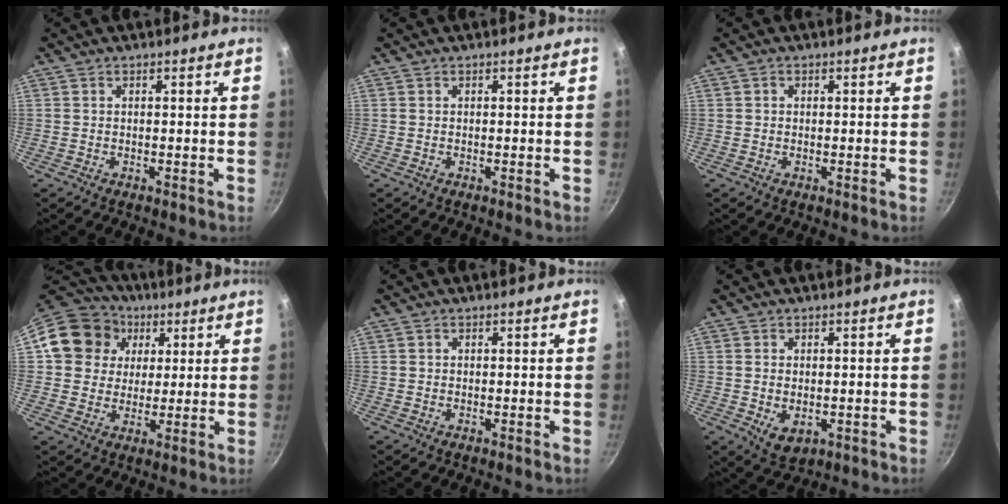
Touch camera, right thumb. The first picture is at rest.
{"total": 0.0}
{"total": 0.7, "force": [0.1, 0.7, 0.3], "torque": [-0.002, 0.002, 0.001]}
{"total": 14.6, "force": [4.3, 12.9, 5.4], "torque": [-0.074, 0.017, 0.065]}
{"total": 0.0}
{"total": 5.0, "force": [-0.7, 3.4, 3.7], "torque": [-0.056, -0.014, -0.004]}